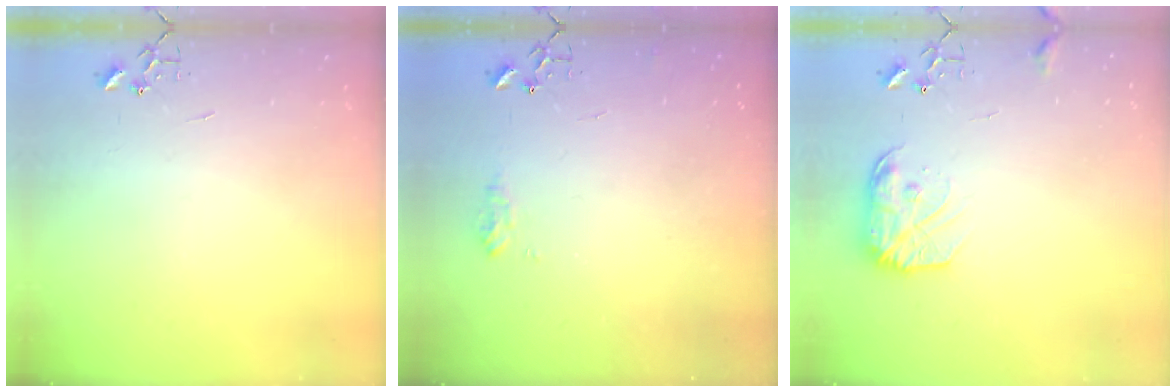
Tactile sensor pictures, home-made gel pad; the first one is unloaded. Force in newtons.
{"total": 7.4, "press": 7.3, "slide": 0.9}
{"total": 12.4, "press": 12.4, "slide": 0.7}